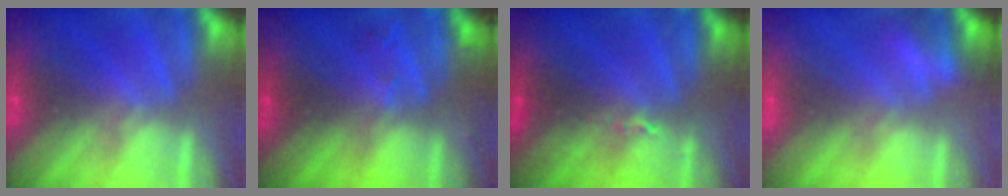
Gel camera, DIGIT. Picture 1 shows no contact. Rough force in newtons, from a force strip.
{"total": 2.8}
{"total": 2.4}
{"total": 2.8}